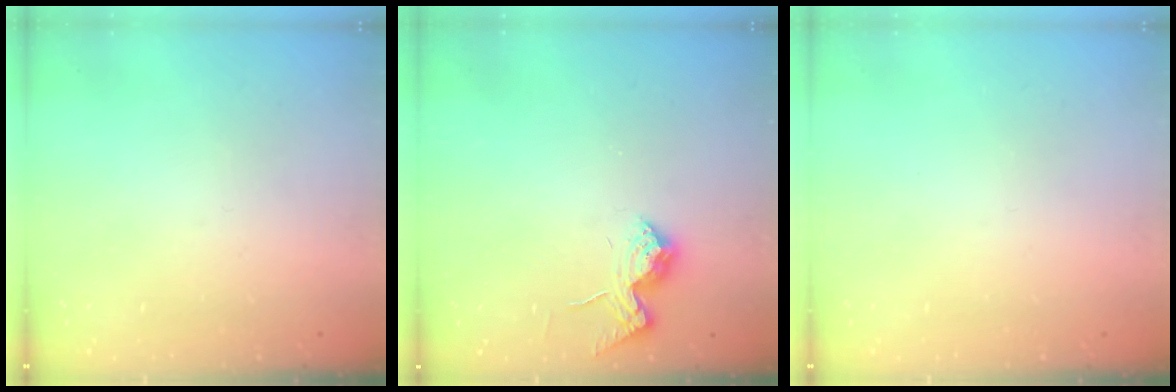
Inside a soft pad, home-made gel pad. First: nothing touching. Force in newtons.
{"total": 11.8, "press": 11.8, "slide": 0.5}
{"total": 0.0}